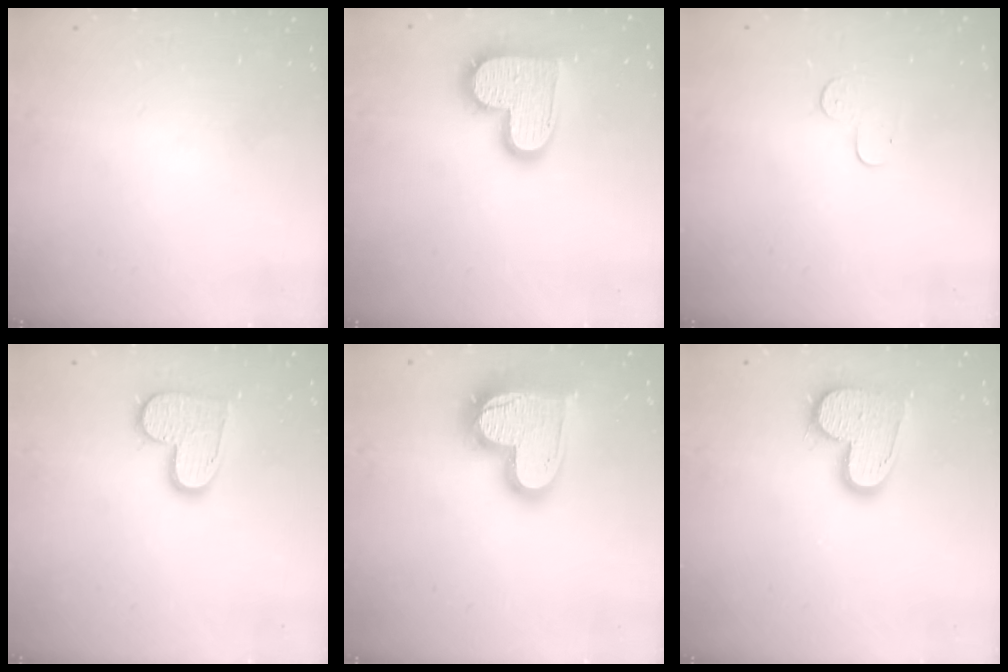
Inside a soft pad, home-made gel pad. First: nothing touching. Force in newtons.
{"total": 16.2, "press": 16.1, "slide": 1.3}
{"total": 3.8, "press": 3.7, "slide": 0.4}
{"total": 11.4, "press": 11.3, "slide": 0.7}
{"total": 19.1, "press": 19.0, "slide": 1.6}
{"total": 14.8, "press": 14.8, "slide": 1.1}